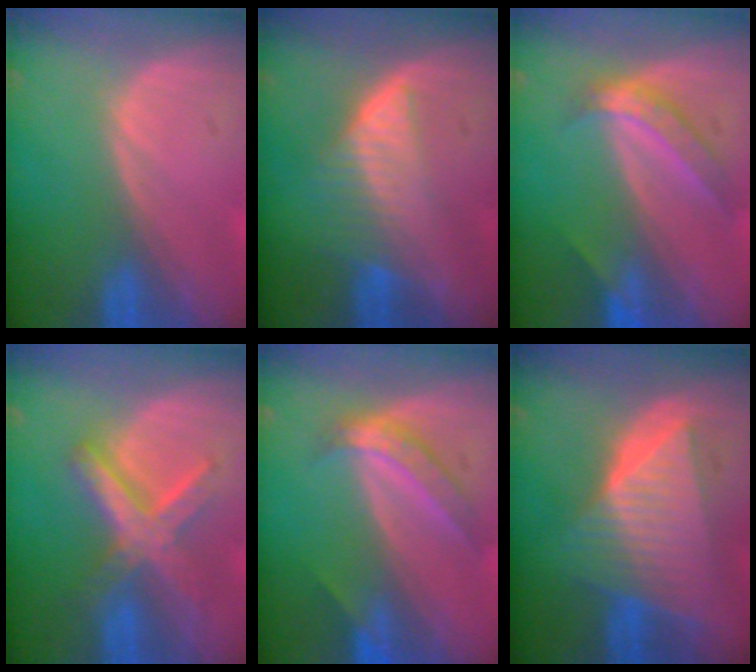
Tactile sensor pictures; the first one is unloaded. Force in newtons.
{"total": 6.7, "press": 5.9, "slide": 3.2}
{"total": 5.7, "press": 4.8, "slide": 3.1}
{"total": 7.2, "press": 7.2, "slide": 0.4}
{"total": 5.7, "press": 4.8, "slide": 3.1}
{"total": 9.6, "press": 9.5, "slide": 0.6}